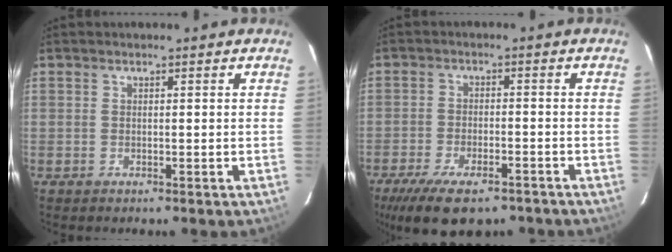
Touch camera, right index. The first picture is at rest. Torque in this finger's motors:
{"motor_torque": [1.25, -0.89, 0.57, 0.12]}